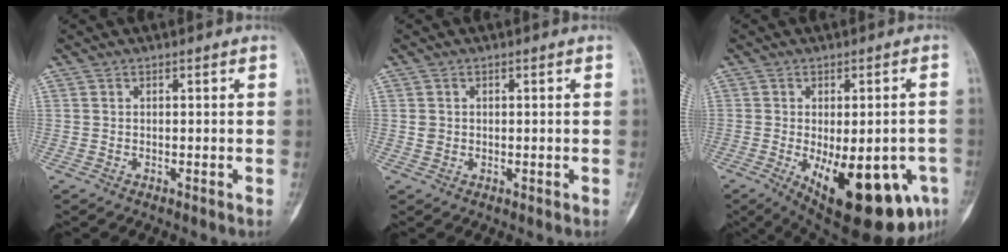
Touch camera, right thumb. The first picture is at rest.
{"total": 1.3, "force": [0.1, 1.2, 0.5], "torque": [-0.009, 0.001, 0.005]}
{"total": 21.3, "force": [-7.8, 8.7, 17.8], "torque": [-0.195, -0.012, -0.086]}